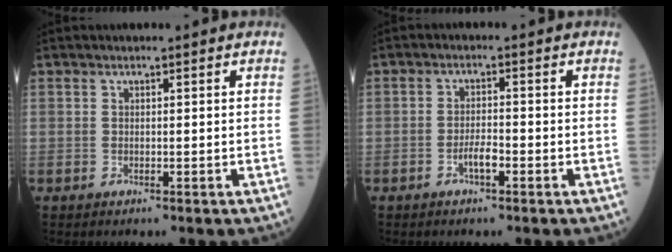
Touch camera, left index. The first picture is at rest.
{"total": 2.5, "force": [-1.4, 0.6, 1.9], "torque": [-0.034, 0.004, -0.029]}